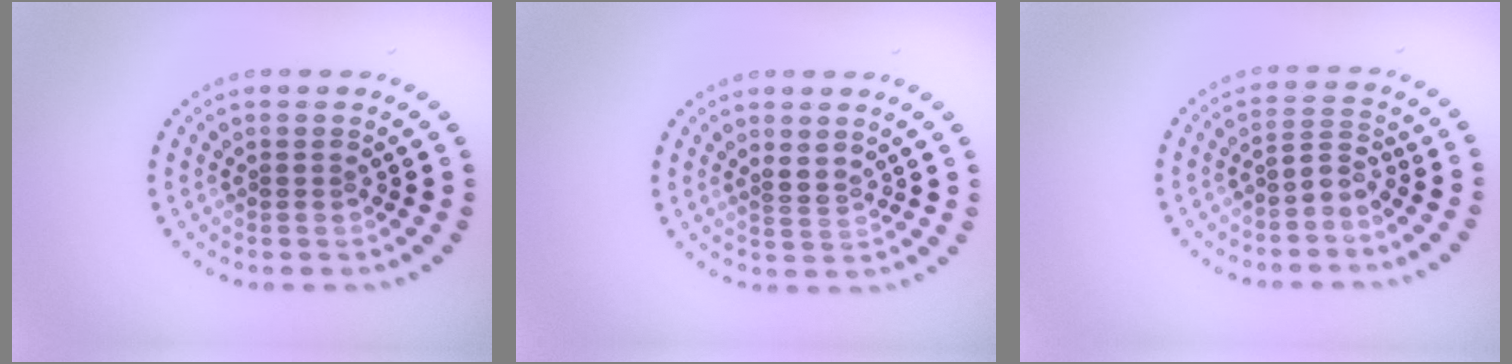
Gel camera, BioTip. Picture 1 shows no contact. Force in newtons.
{"total": 1.4, "press": 1.2, "slide": 0.8}
{"total": 2.1, "press": 1.4, "slide": 1.6}